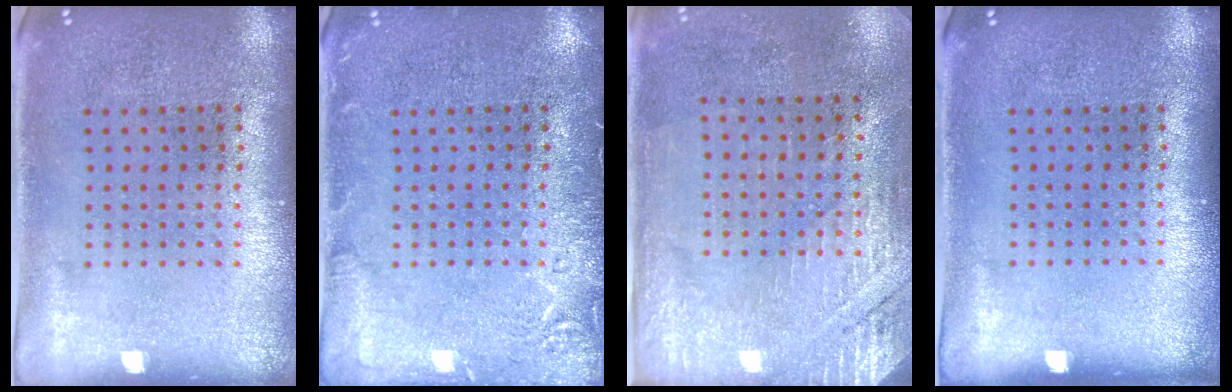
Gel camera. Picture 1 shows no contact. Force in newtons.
{"total": 2.4, "press": 2.4, "slide": 0.4}
{"total": 2.7, "press": 2.5, "slide": 1.1}
{"total": 0.0}